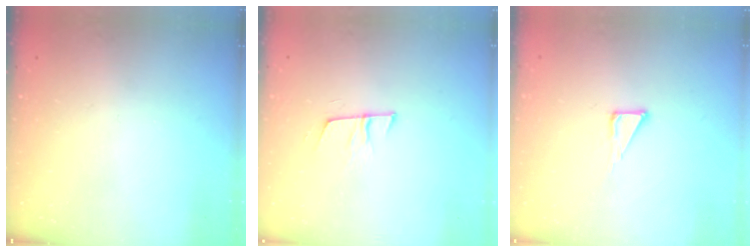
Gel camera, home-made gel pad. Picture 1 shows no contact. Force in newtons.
{"total": 7.9, "press": 7.3, "slide": 3.0}
{"total": 3.9, "press": 3.9, "slide": 0.3}